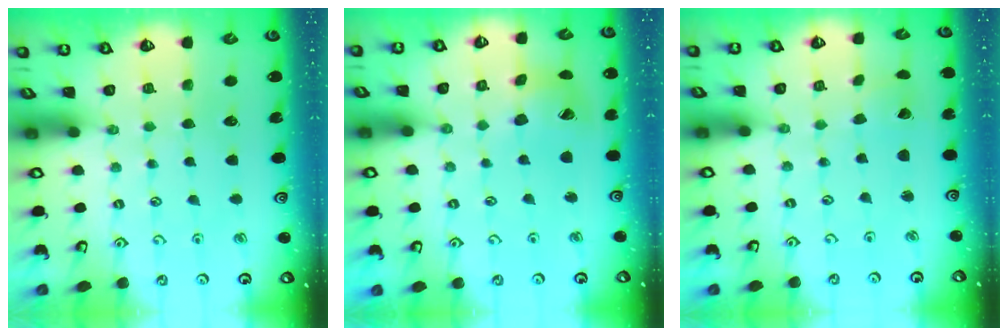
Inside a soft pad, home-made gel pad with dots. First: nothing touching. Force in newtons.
{"total": 12.8, "press": 12.7, "slide": 1.6}
{"total": 1.7, "press": 1.7, "slide": 0.2}